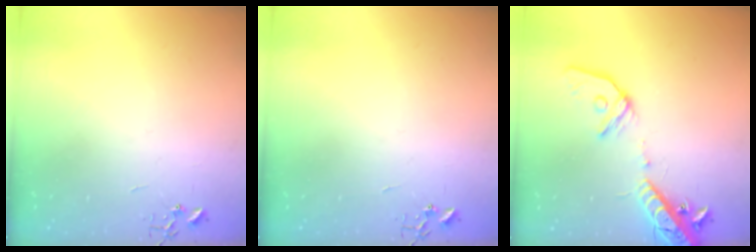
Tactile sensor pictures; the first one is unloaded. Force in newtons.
{"total": 0.0}
{"total": 16.7, "press": 16.3, "slide": 3.5}